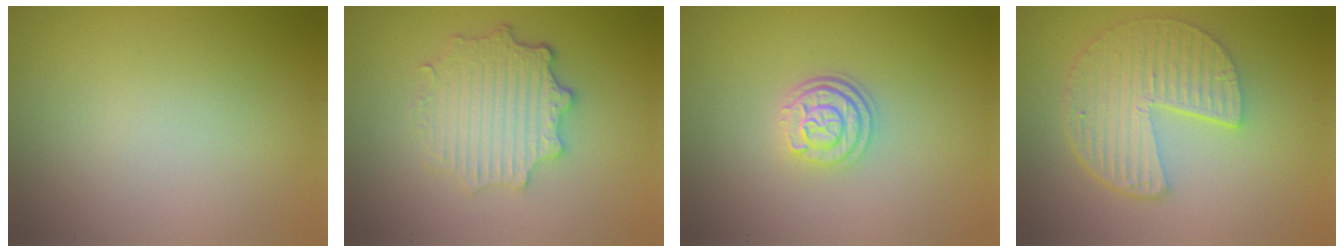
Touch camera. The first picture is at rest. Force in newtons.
{"total": 4.7, "press": 3.7, "slide": 2.9}
{"total": 3.0, "press": 2.4, "slide": 1.7}
{"total": 5.8, "press": 4.2, "slide": 3.9}